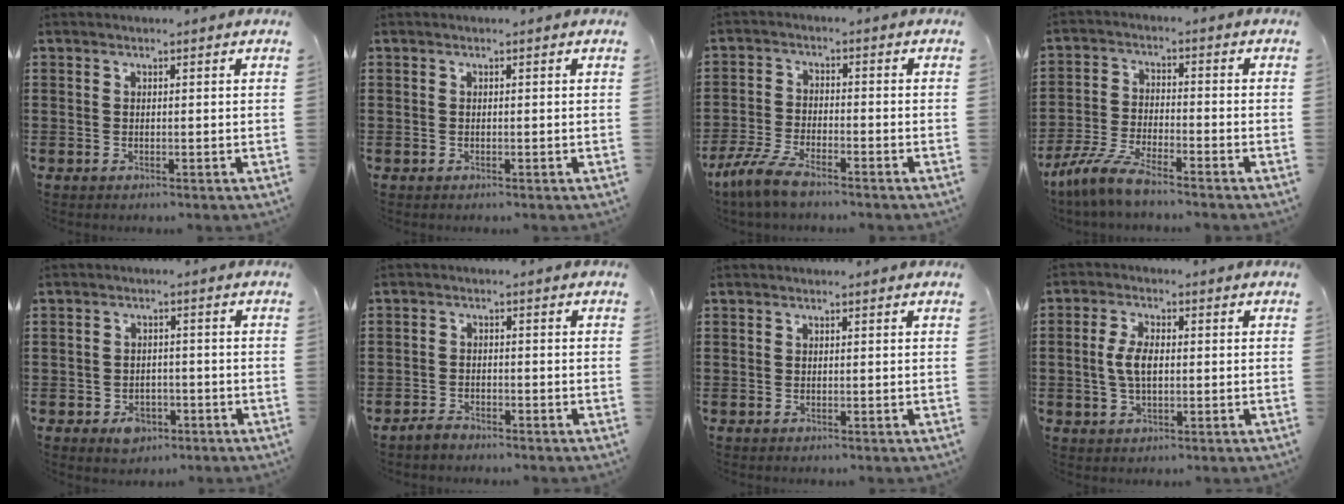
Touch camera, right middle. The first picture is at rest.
{"total": 0.0}
{"total": 5.7, "force": [-4.7, 1.1, 3.1], "torque": [-0.085, -0.009, -0.095]}
{"total": 6.4, "force": [-5.5, 0.7, 3.3], "torque": [-0.087, -0.010, -0.110]}
{"total": 3.2, "force": [-2.0, 2.2, 1.3], "torque": [-0.025, 0.003, -0.040]}
{"total": 2.0, "force": [-1.9, 0.7, 0.4], "torque": [-0.012, 0.005, -0.038]}
{"total": 0.0}
{"total": 5.1, "force": [0.0, 2.6, 4.3], "torque": [-0.106, 0.001, -0.008]}